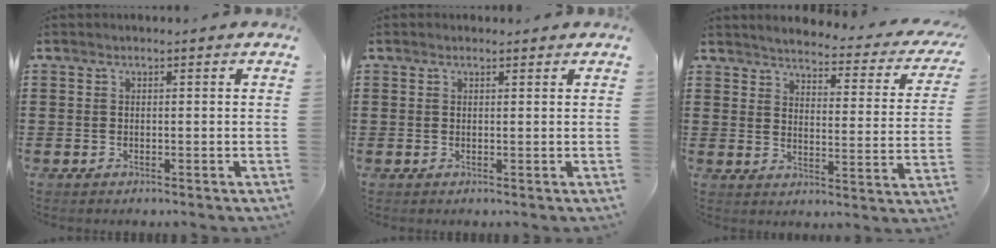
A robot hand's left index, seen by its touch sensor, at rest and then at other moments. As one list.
[{"total": 0.6, "force": [0.5, 0.2, 0.3], "torque": [-0.007, 0.001, 0.010]}, {"total": 3.2, "force": [3.1, -0.1, 0.9], "torque": [-0.032, -0.030, 0.043]}]